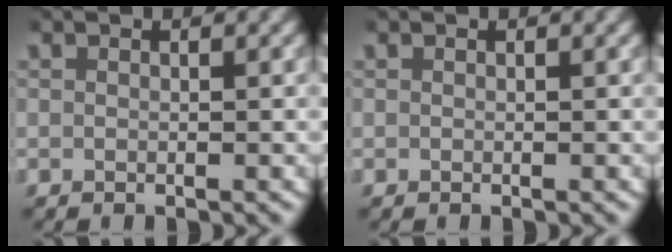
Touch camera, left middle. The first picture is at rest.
{"total": 0.0}